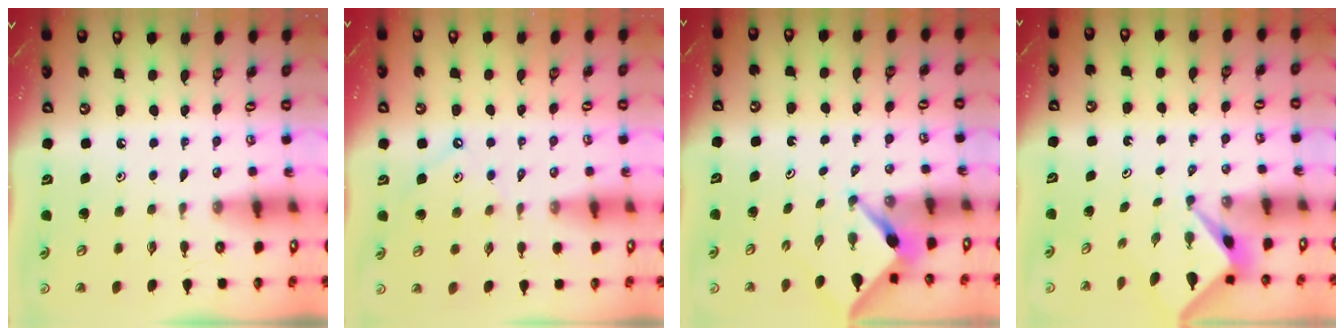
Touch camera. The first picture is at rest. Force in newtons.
{"total": 1.7, "press": 1.7, "slide": 0.3}
{"total": 3.0, "press": 3.0, "slide": 0.3}
{"total": 2.2, "press": 2.2, "slide": 0.2}